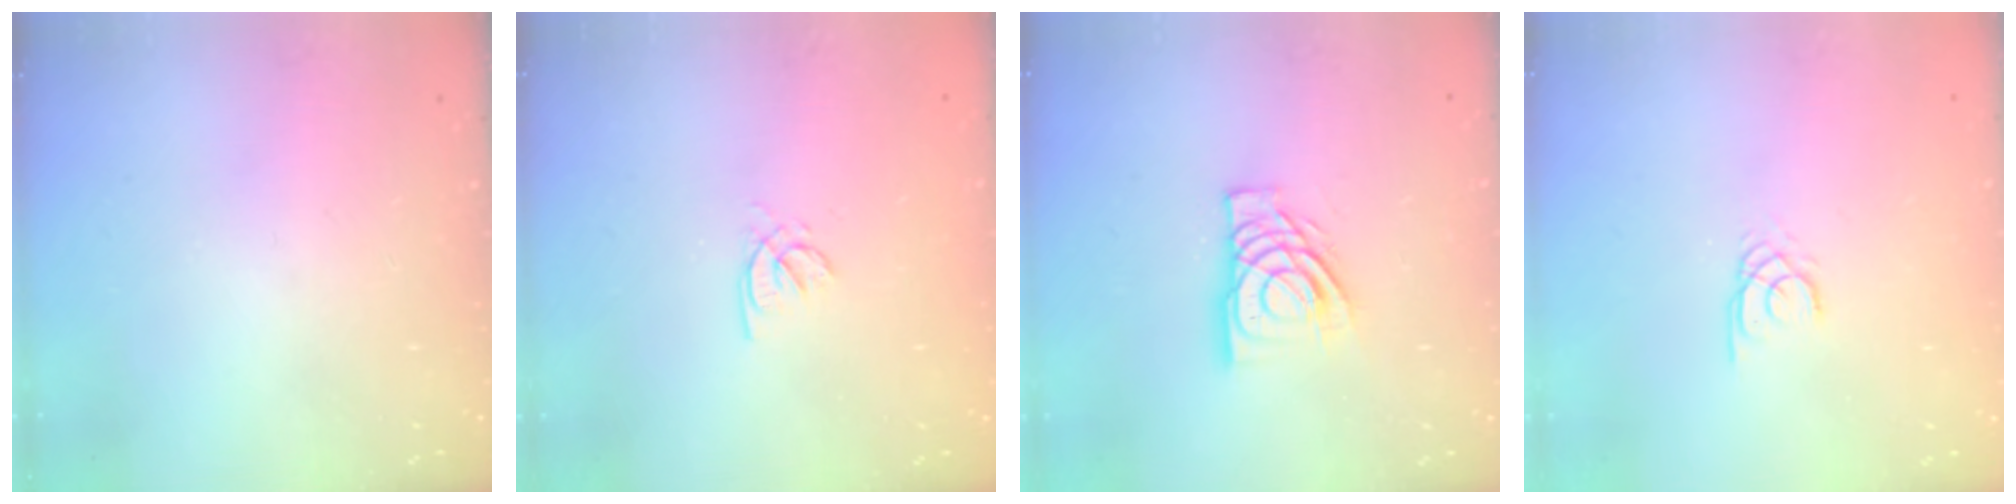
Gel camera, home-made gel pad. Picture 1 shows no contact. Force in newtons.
{"total": 1.9, "press": 1.8, "slide": 0.4}
{"total": 12.6, "press": 12.6, "slide": 1.6}
{"total": 1.6, "press": 1.6, "slide": 0.2}